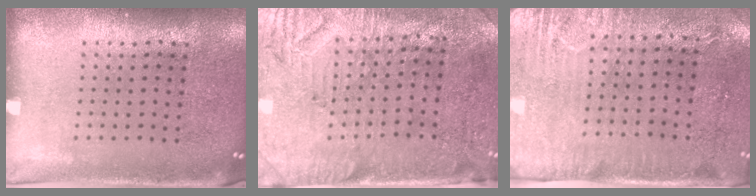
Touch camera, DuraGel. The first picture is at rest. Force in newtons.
{"total": 3.1, "press": 2.7, "slide": 1.4}
{"total": 3.0, "press": 2.4, "slide": 1.7}